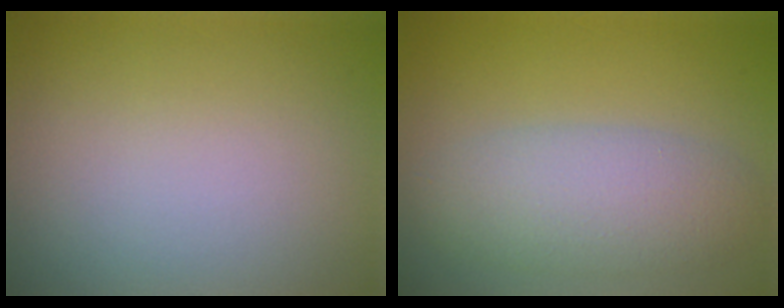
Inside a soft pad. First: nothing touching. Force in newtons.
{"total": 5.0, "press": 5.0, "slide": 0.3}